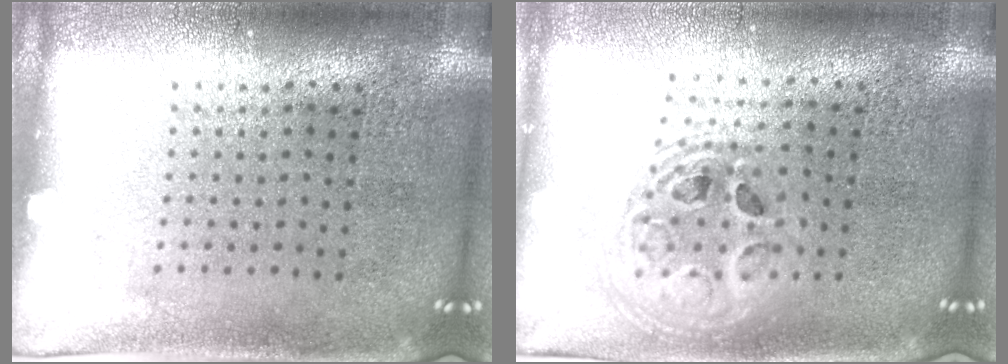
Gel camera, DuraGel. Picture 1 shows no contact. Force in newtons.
{"total": 1.9, "press": 1.6, "slide": 1.1}